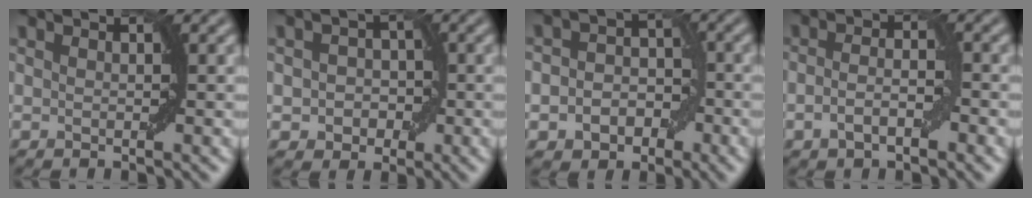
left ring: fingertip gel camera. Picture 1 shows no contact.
{"total": 2.7, "force": [-0.5, 2.3, 1.3], "torque": [-0.007, -0.001, -0.011]}
{"total": 4.8, "force": [-1.7, 3.8, 2.4], "torque": [-0.008, -0.001, -0.037]}
{"total": 2.8, "force": [-1.0, 1.2, 2.3], "torque": [-0.042, 0.000, -0.021]}